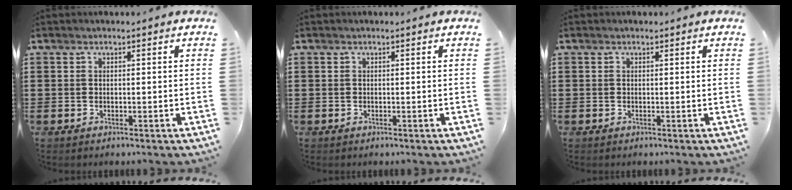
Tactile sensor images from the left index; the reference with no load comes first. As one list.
[{"total": 0.0}, {"total": 0.0}]